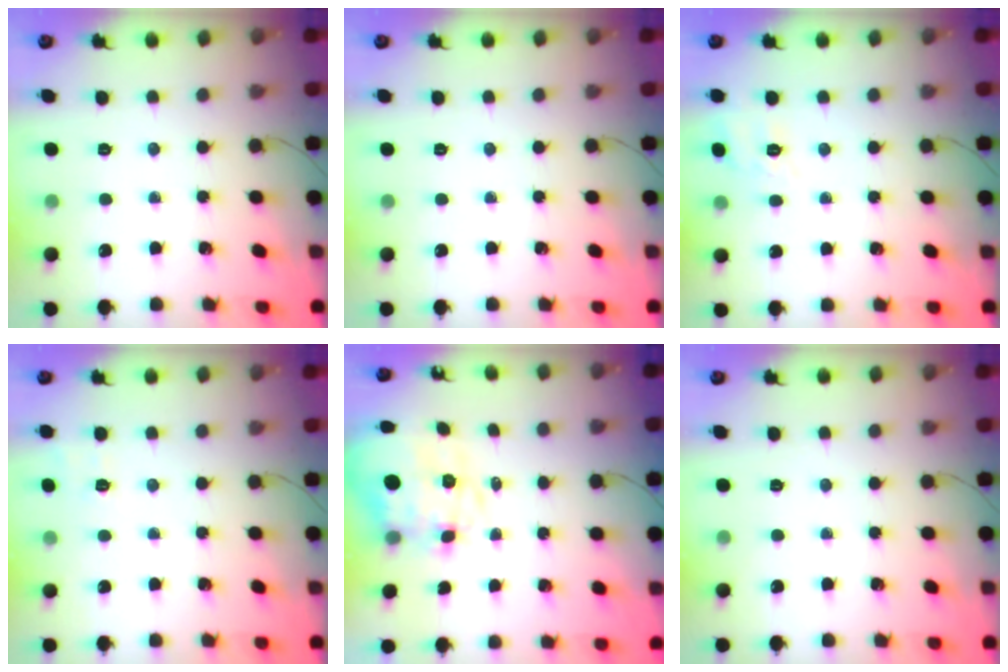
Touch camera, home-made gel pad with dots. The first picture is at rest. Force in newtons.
{"total": 0.0}
{"total": 2.7, "press": 2.1, "slide": 1.7}
{"total": 5.5, "press": 5.2, "slide": 1.9}
{"total": 11.1, "press": 11.0, "slide": 1.7}
{"total": 0.0}